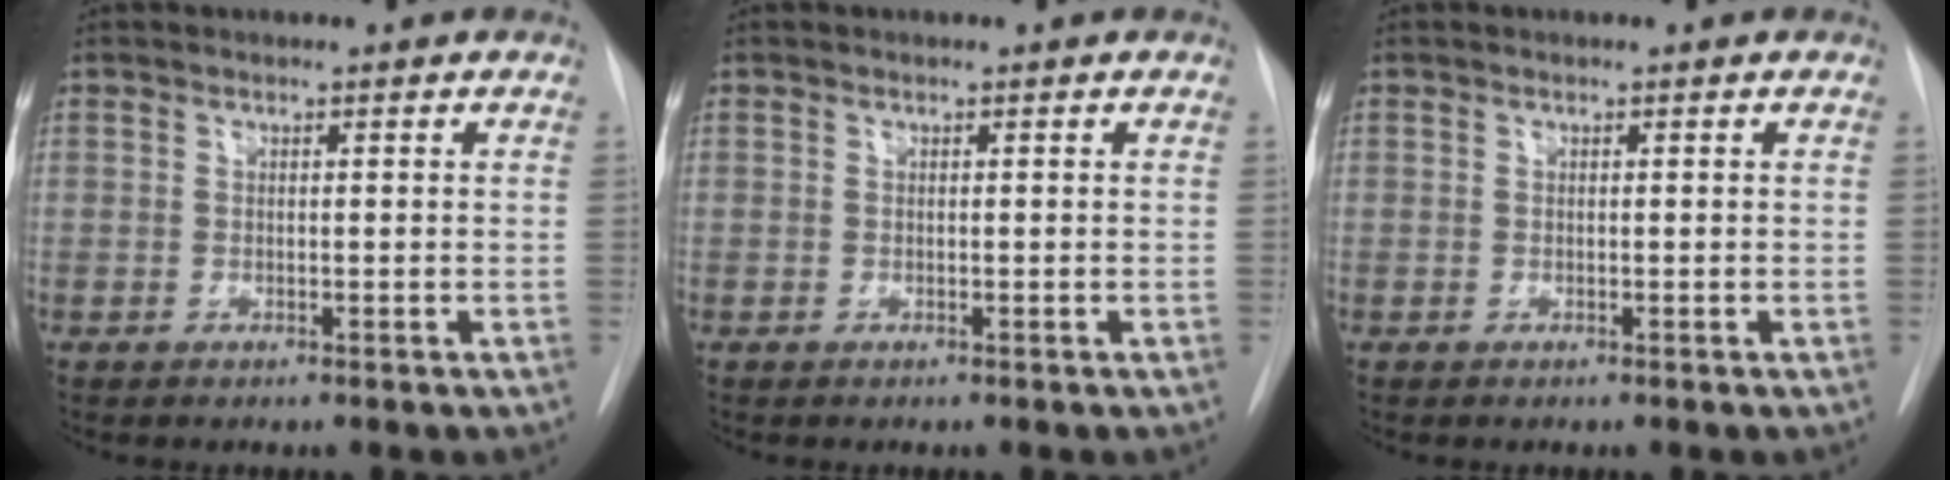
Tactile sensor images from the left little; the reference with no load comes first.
{"total": 0.0}
{"total": 0.0}